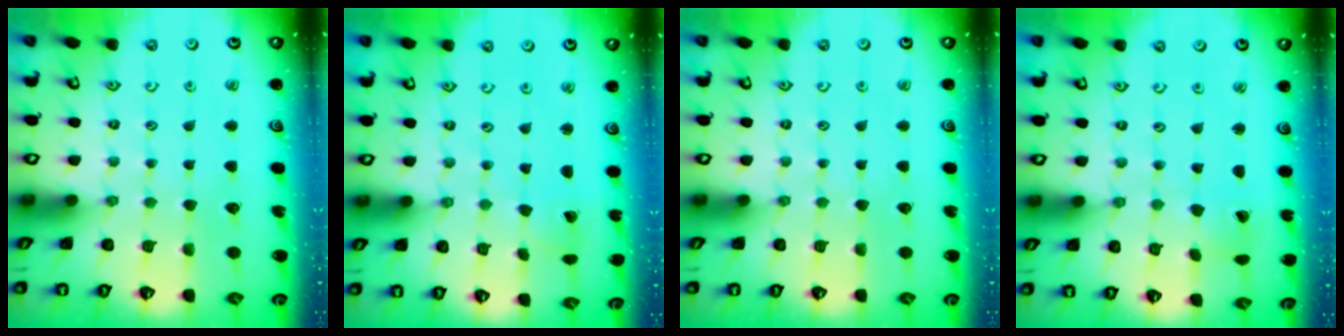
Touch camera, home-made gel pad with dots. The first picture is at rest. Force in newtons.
{"total": 2.6, "press": 2.6, "slide": 0.2}
{"total": 0.0}
{"total": 0.7, "press": 0.7, "slide": 0.0}